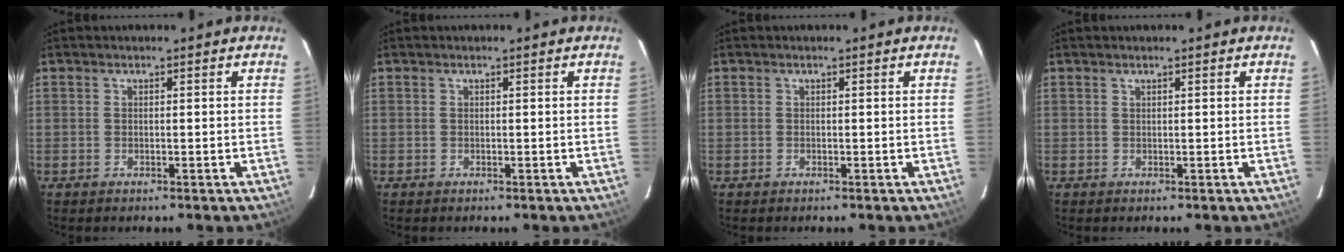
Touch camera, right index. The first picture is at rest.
{"total": 0.0}
{"total": 0.0}
{"total": 0.0}